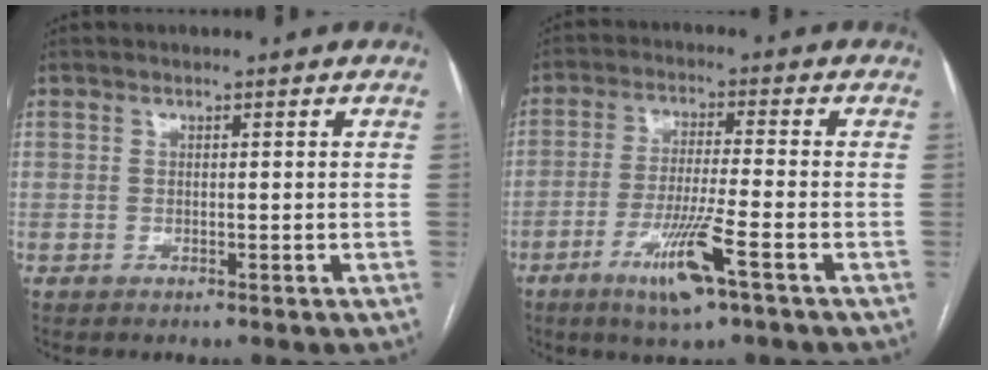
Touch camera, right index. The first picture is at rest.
{"total": 8.9, "force": [-4.5, 0.0, 7.7], "torque": [-0.148, -0.016, -0.081]}